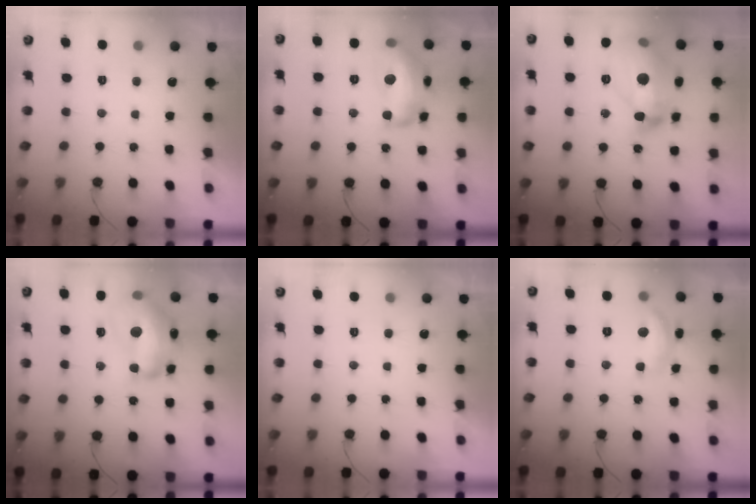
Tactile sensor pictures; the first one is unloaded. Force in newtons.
{"total": 17.3, "press": 17.3, "slide": 1.2}
{"total": 22.6, "press": 22.5, "slide": 1.8}
{"total": 19.0, "press": 18.9, "slide": 1.1}
{"total": 0.0}
{"total": 11.0, "press": 11.0, "slide": 0.4}